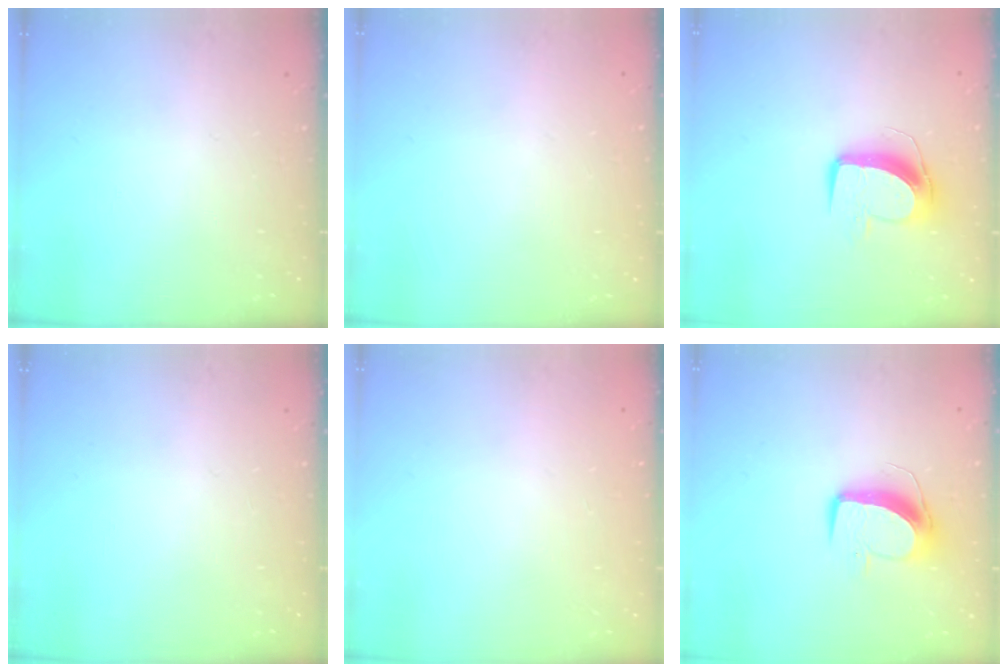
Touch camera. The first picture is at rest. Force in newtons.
{"total": 0.0}
{"total": 9.8, "press": 9.7, "slide": 0.7}
{"total": 0.0}
{"total": 0.0}
{"total": 9.8, "press": 9.7, "slide": 1.0}